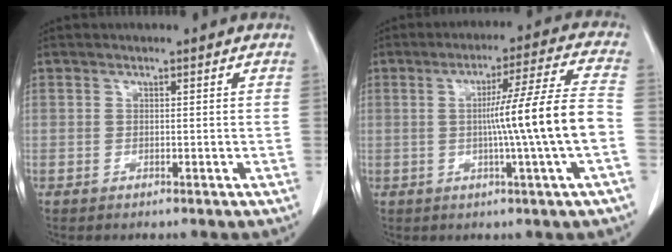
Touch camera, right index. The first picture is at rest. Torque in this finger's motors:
{"motor_torque": [1.45, -0.53, 0.60, 0.19]}